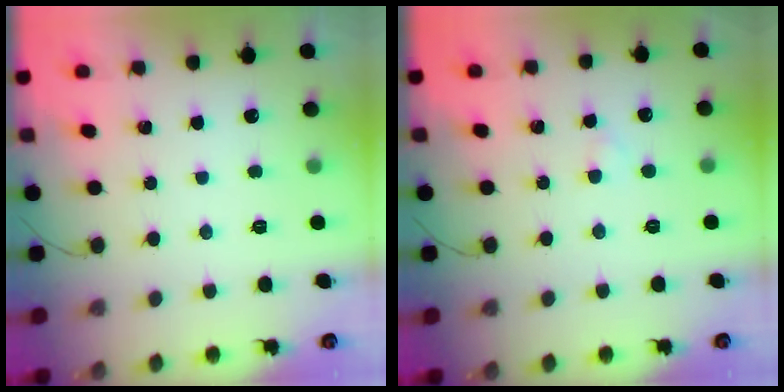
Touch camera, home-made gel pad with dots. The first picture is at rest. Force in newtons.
{"total": 1.3, "press": 1.1, "slide": 0.7}